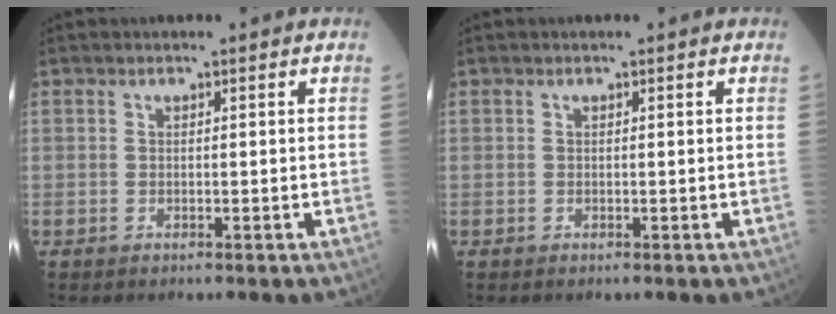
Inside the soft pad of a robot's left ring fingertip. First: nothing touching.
{"total": 0.0}